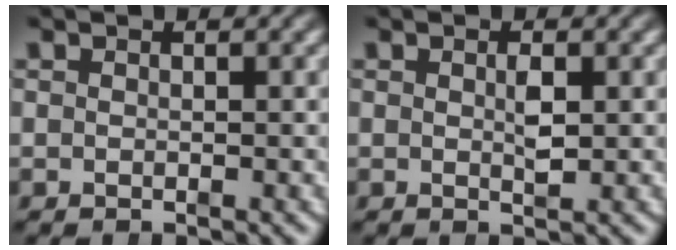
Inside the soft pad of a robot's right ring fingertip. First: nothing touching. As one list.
[{"total": 1.2, "force": [0.1, 0.2, 1.2], "torque": [-0.018, -0.006, 0.003]}]